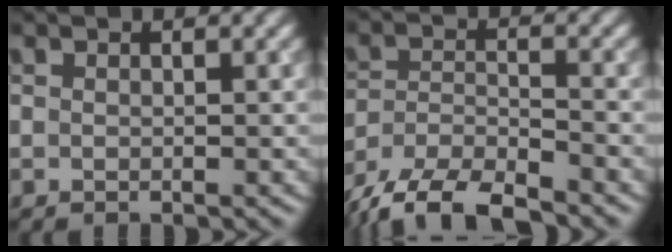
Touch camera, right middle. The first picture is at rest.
{"total": 7.8, "force": [-6.6, 2.2, 3.4], "torque": [-0.068, -0.014, -0.122]}